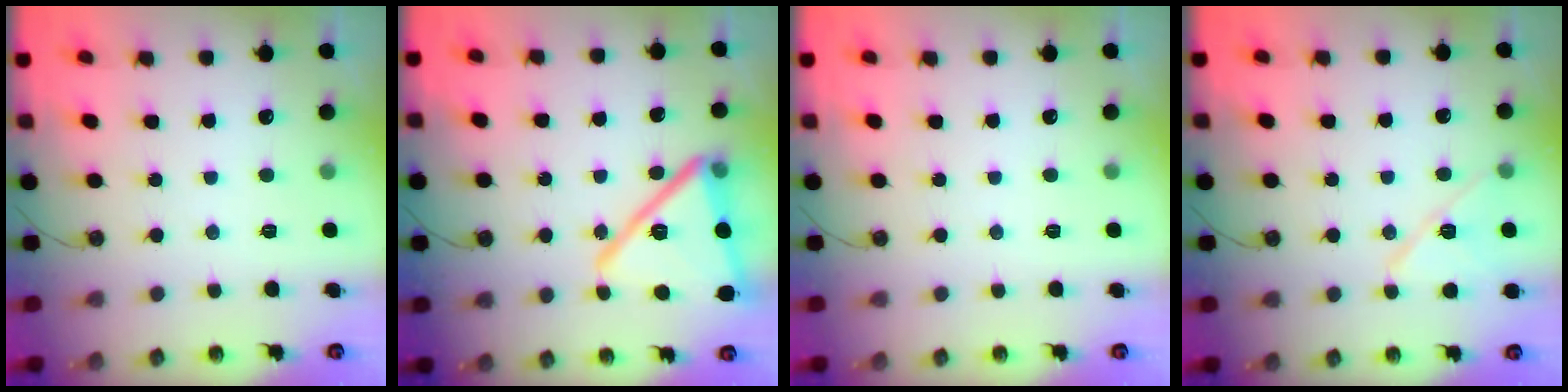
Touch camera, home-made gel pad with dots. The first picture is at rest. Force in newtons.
{"total": 20.9, "press": 20.4, "slide": 4.5}
{"total": 0.0}
{"total": 10.7, "press": 10.6, "slide": 0.5}